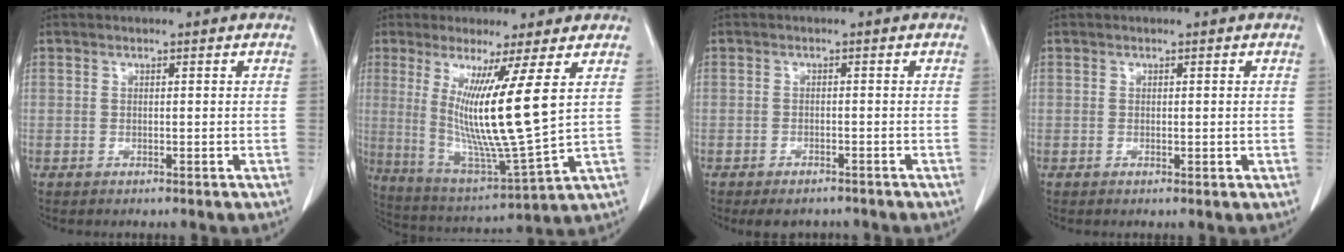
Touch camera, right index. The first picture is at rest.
{"total": 14.3, "force": [3.8, -1.1, 13.7], "torque": [-0.261, -0.043, 0.072]}
{"total": 3.5, "force": [-2.9, 1.5, 1.3], "torque": [-0.013, -0.001, -0.036]}
{"total": 0.6, "force": [0.1, 0.4, 0.5], "torque": [-0.007, -0.002, 0.003]}